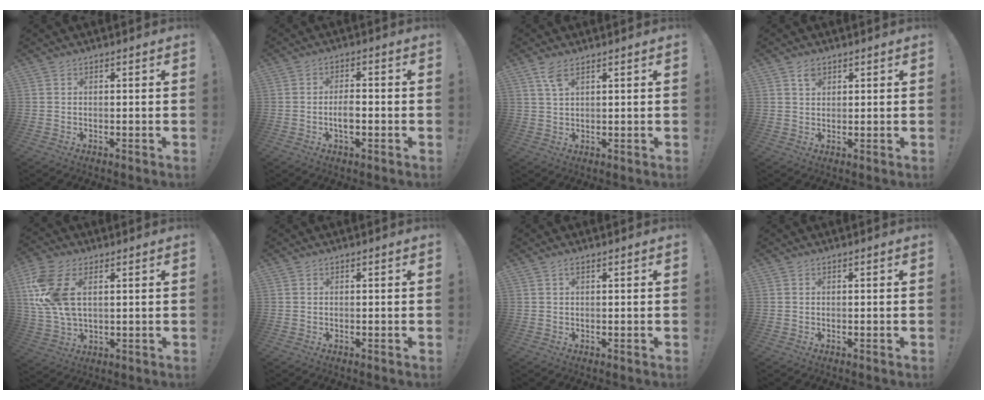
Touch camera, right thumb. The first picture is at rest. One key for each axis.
{"total": 4.5, "fx": -1.4, "fy": 2.1, "fz": 3.8, "tx": -0.061, "ty": 0.003, "tz": -0.028}
{"total": 4.5, "fx": 2.8, "fy": 1.5, "fz": 3.2, "tx": -0.061, "ty": -0.009, "tz": 0.049}
{"total": 2.4, "fx": 1.4, "fy": 1.4, "fz": 1.2, "tx": -0.009, "ty": -0.006, "tz": 0.023}
{"total": 13.5, "fx": 4.0, "fy": 7.7, "fz": 10.3, "tx": -0.208, "ty": -0.010, "tz": 0.078}
{"total": 0.0}
{"total": 0.8, "fx": 0.3, "fy": 0.2, "fz": 0.7, "tx": -0.008, "ty": -0.002, "tz": 0.004}
{"total": 0.0}